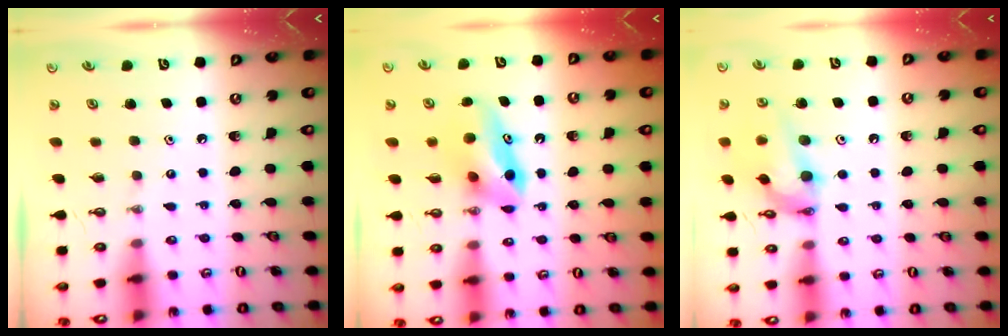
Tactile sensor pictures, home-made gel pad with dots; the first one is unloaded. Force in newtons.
{"total": 8.2, "press": 8.0, "slide": 1.6}
{"total": 14.7, "press": 13.7, "slide": 5.1}